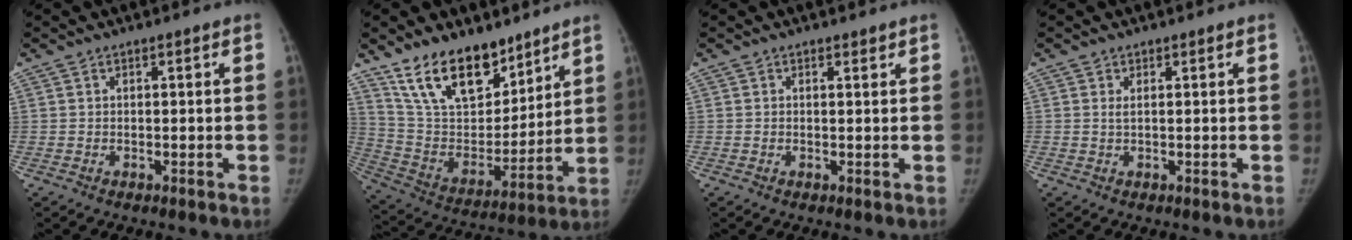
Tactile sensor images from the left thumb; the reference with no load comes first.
{"total": 19.1, "force": [13.5, 9.6, 9.6], "torque": [-0.119, -0.072, 0.250]}
{"total": 0.9, "force": [0.6, 0.2, 0.6], "torque": [-0.009, -0.002, 0.010]}
{"total": 0.7, "force": [0.3, 0.3, 0.6], "torque": [-0.012, -0.001, 0.006]}